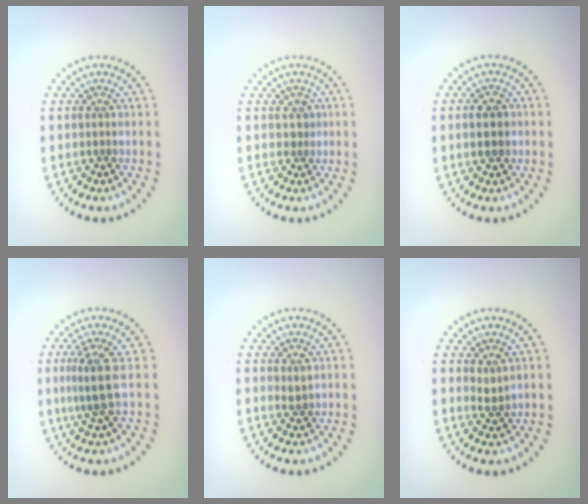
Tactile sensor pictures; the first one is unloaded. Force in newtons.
{"total": 1.0, "press": 0.8, "slide": 0.6}
{"total": 2.9, "press": 2.9, "slide": 0.2}
{"total": 2.8, "press": 2.1, "slide": 1.8}
{"total": 0.8, "press": 0.8, "slide": 0.2}
{"total": 1.1, "press": 0.9, "slide": 0.6}